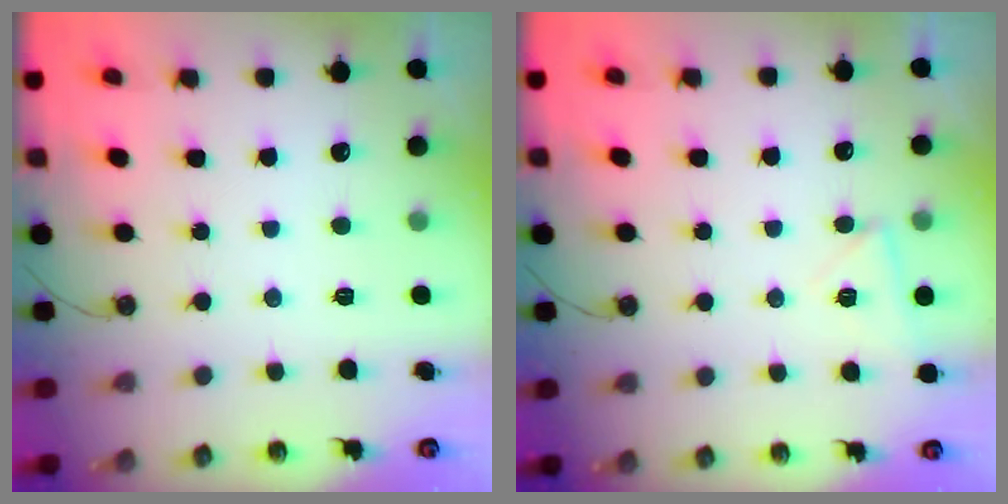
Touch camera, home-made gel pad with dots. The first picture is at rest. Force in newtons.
{"total": 4.5, "press": 3.8, "slide": 2.4}